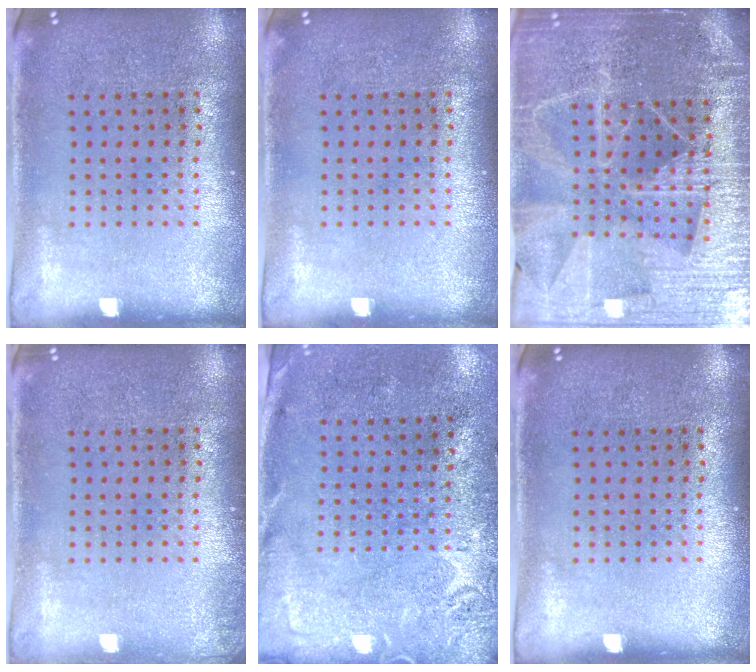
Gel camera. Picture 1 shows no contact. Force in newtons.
{"total": 0.0}
{"total": 5.1, "press": 4.7, "slide": 2.2}
{"total": 0.6, "press": 0.6, "slide": 0.2}
{"total": 2.8, "press": 2.2, "slide": 1.7}
{"total": 0.0}